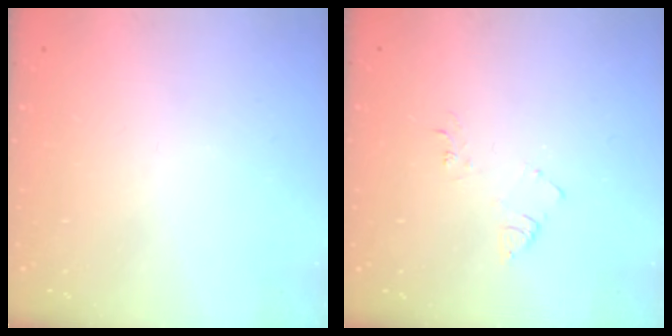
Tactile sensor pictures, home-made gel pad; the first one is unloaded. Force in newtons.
{"total": 5.7, "press": 5.7, "slide": 0.5}